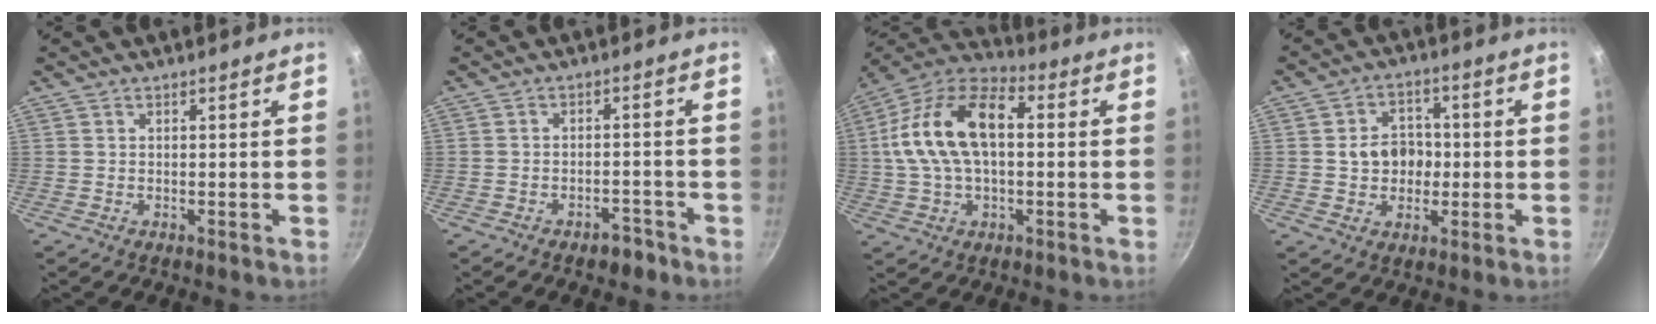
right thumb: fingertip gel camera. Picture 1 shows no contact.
{"total": 3.6, "force": [-2.6, 1.9, 1.7], "torque": [-0.010, 0.030, -0.024]}
{"total": 18.5, "force": [1.7, 10.6, 15.1], "torque": [-0.271, 0.037, 0.013]}
{"total": 8.2, "force": [-0.2, 6.7, 4.7], "torque": [-0.046, 0.011, -0.008]}